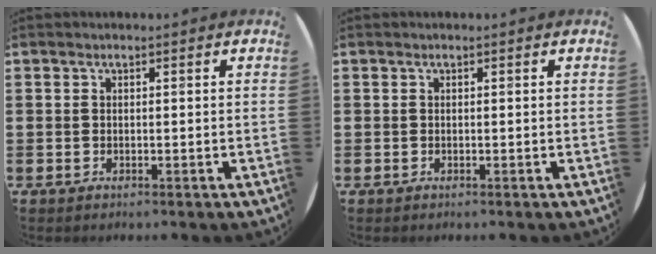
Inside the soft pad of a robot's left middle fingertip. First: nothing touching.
{"total": 0.0}